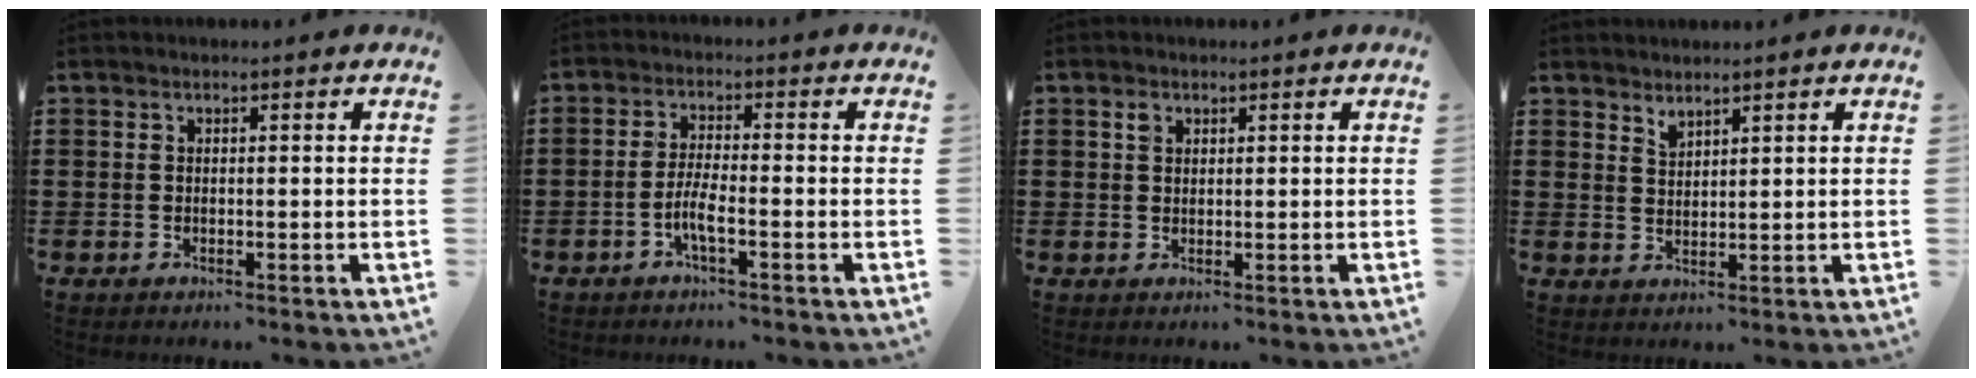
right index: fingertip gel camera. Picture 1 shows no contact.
{"total": 3.9, "force": [-1.8, 0.6, 3.5], "torque": [-0.080, -0.005, -0.039]}
{"total": 1.2, "force": [0.6, 0.8, 0.6], "torque": [-0.013, 0.004, 0.011]}
{"total": 1.8, "force": [1.7, 0.5, 0.1], "torque": [-0.004, 0.002, 0.033]}